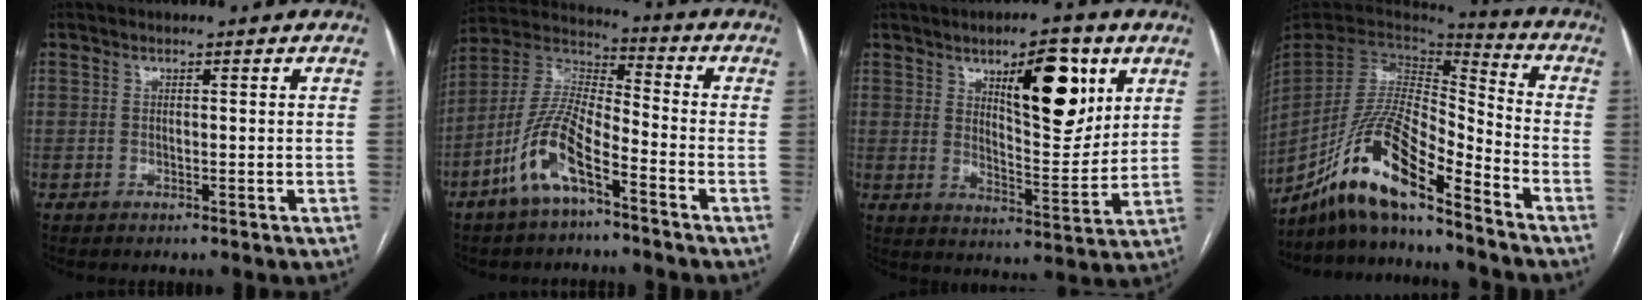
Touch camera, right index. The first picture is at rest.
{"total": 11.5, "force": [-6.3, 3.2, 9.1], "torque": [-0.200, 0.005, -0.125]}
{"total": 13.0, "force": [6.0, 3.9, 10.9], "torque": [-0.158, -0.003, 0.098]}
{"total": 15.3, "force": [-11.3, 2.4, 10.2], "torque": [-0.198, 0.006, -0.207]}